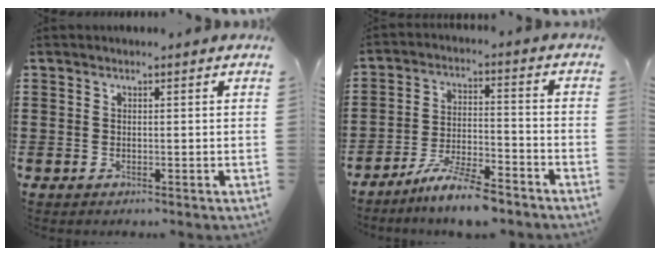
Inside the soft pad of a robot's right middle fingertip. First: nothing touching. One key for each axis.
{"total": 7.9, "fx": -6.9, "fy": 0.6, "fz": 3.7, "tx": -0.073, "ty": 0.001, "tz": -0.131}